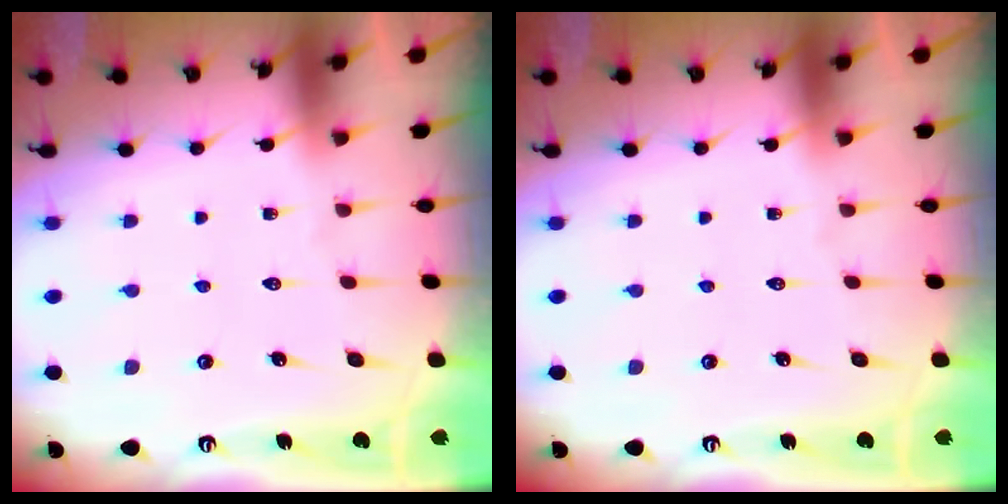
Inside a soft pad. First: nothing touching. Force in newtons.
{"total": 0.0}